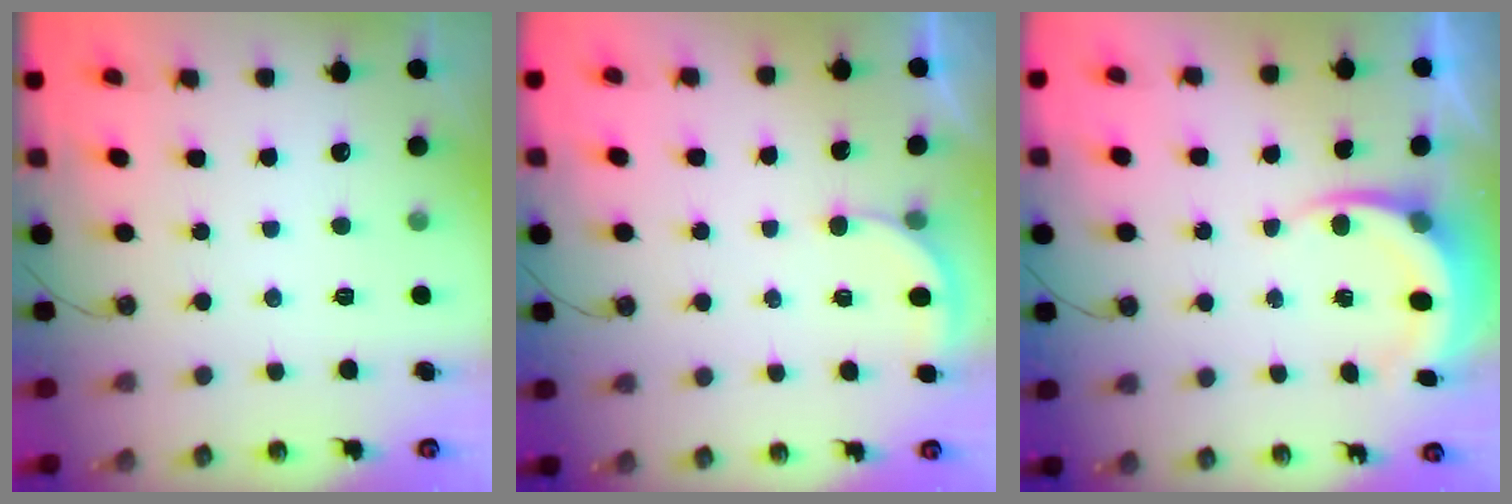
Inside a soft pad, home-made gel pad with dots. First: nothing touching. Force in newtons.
{"total": 2.0, "press": 2.0, "slide": 0.1}
{"total": 7.1, "press": 6.9, "slide": 1.6}